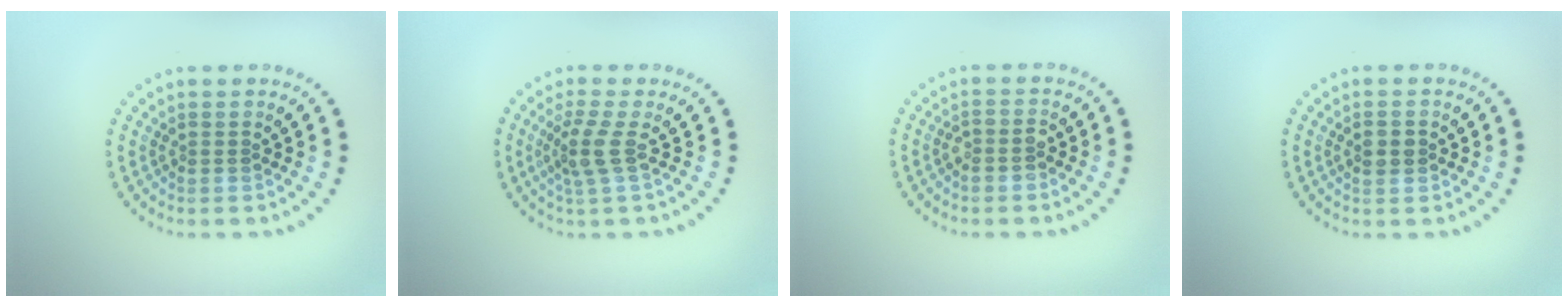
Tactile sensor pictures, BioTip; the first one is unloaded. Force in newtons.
{"total": 2.4, "press": 1.9, "slide": 1.5}
{"total": 1.7, "press": 1.5, "slide": 0.8}
{"total": 2.0, "press": 2.0, "slide": 0.2}